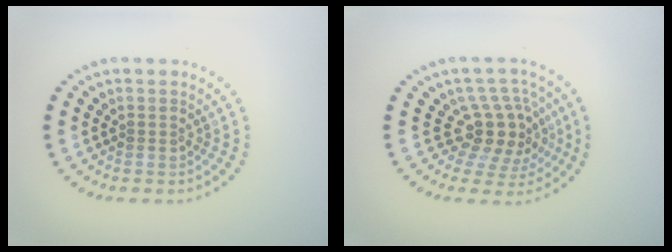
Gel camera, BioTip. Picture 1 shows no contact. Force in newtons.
{"total": 4.2, "press": 3.5, "slide": 2.4}